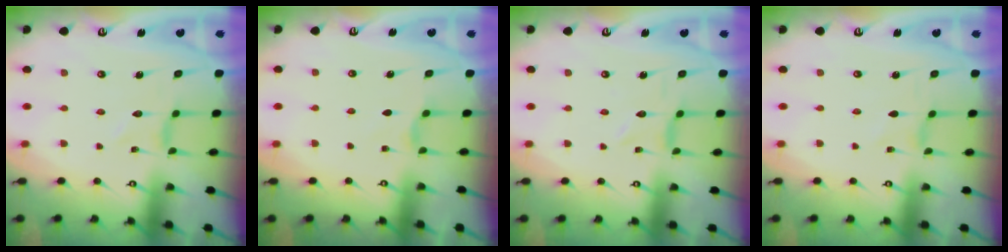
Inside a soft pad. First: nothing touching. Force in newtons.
{"total": 2.0, "press": 2.0, "slide": 0.3}
{"total": 0.0}
{"total": 0.0}